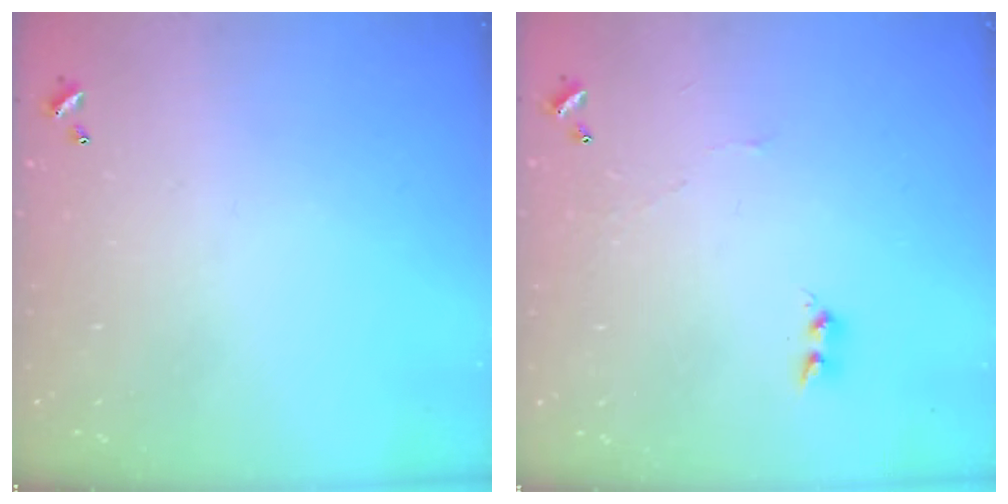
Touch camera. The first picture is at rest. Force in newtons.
{"total": 4.2, "press": 4.2, "slide": 0.5}